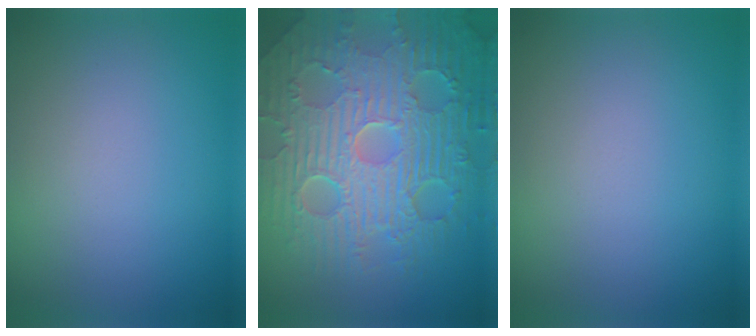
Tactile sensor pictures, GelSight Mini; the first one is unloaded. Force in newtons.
{"total": 11.7, "press": 7.4, "slide": 9.0}
{"total": 0.0}